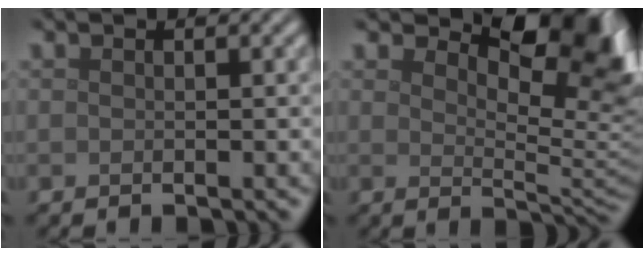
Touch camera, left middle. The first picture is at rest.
{"total": 9.0, "force": [5.4, 3.7, 6.2], "torque": [-0.082, -0.005, 0.084]}